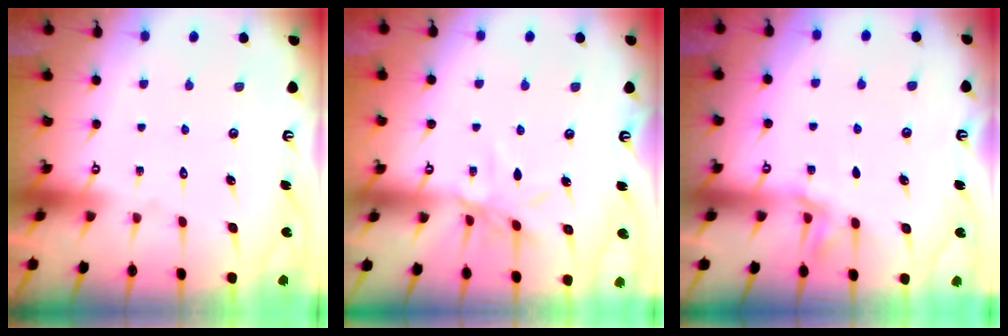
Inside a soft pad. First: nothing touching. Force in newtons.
{"total": 7.6, "press": 7.6, "slide": 0.5}
{"total": 2.9, "press": 2.8, "slide": 0.4}